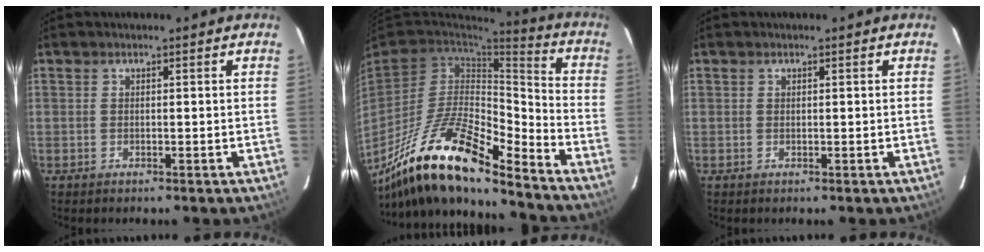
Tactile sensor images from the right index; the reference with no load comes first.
{"total": 20.8, "force": [-14.4, 5.0, 14.1], "torque": [-0.267, -0.027, -0.269]}
{"total": 0.0}